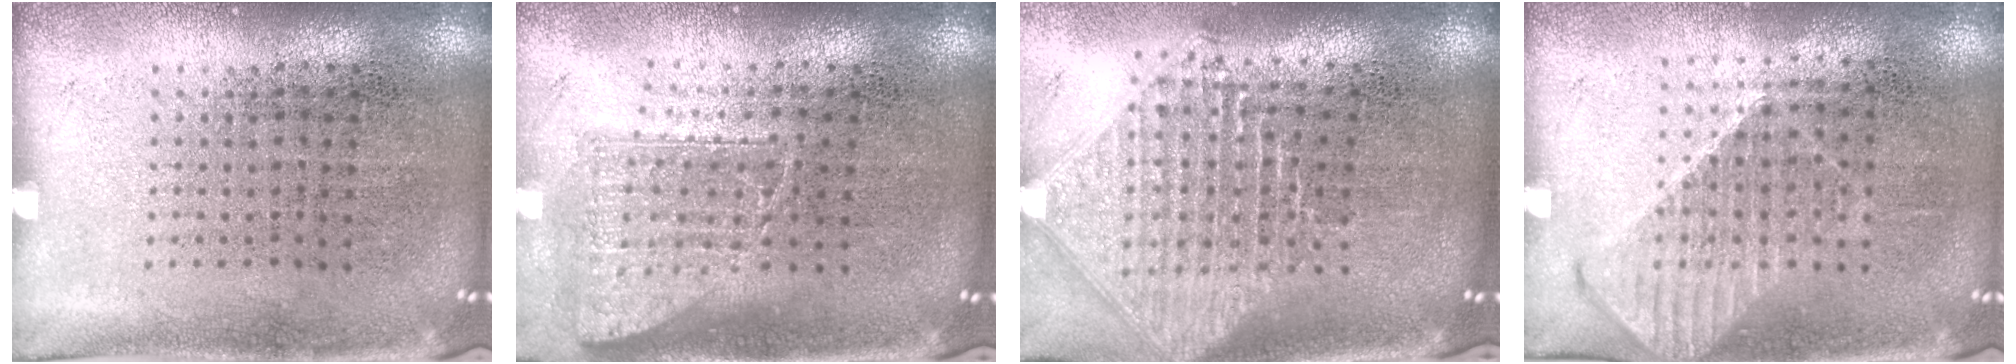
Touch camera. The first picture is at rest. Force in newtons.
{"total": 1.5, "press": 1.2, "slide": 0.9}
{"total": 2.4, "press": 1.9, "slide": 1.5}
{"total": 1.2, "press": 1.1, "slide": 0.4}